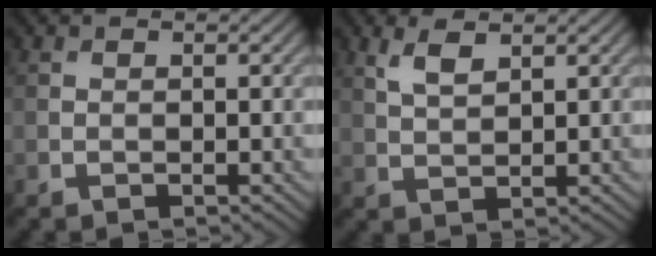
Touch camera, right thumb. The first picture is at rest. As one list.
[{"total": 3.1, "force": [1.9, 1.1, 2.1], "torque": [-0.055, 0.001, 0.043]}]